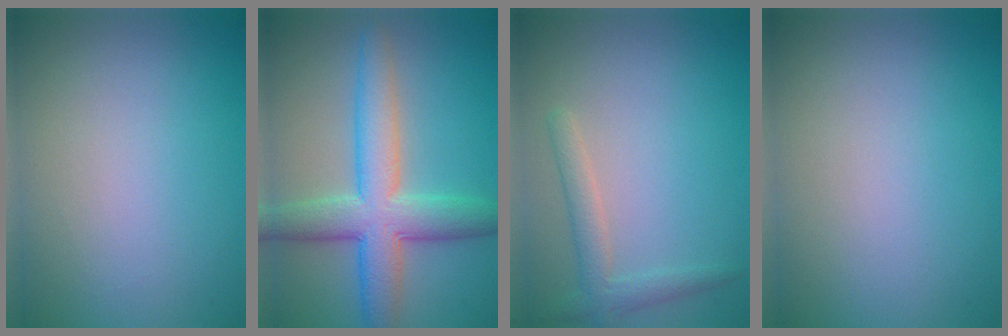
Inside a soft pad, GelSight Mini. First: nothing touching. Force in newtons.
{"total": 7.1, "press": 7.1, "slide": 0.2}
{"total": 2.3, "press": 2.2, "slide": 0.2}
{"total": 0.0}